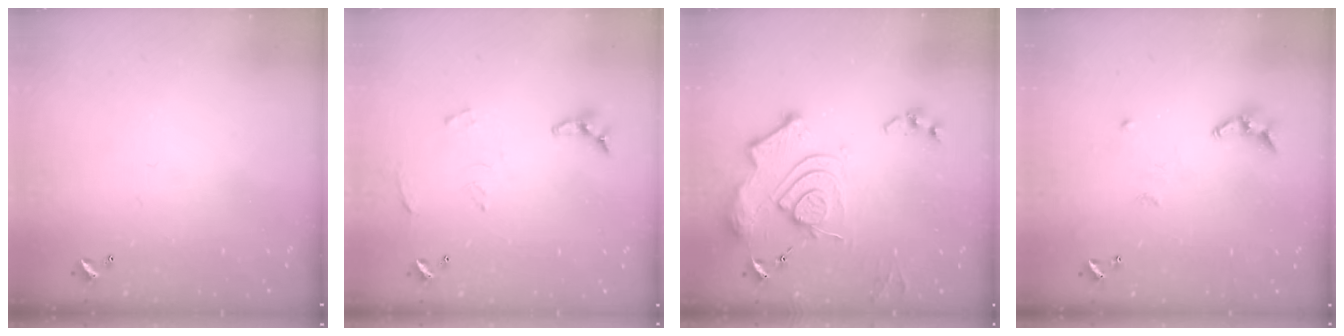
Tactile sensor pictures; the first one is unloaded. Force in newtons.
{"total": 6.2, "press": 6.2, "slide": 0.5}
{"total": 15.2, "press": 15.1, "slide": 1.7}
{"total": 7.9, "press": 7.9, "slide": 0.2}